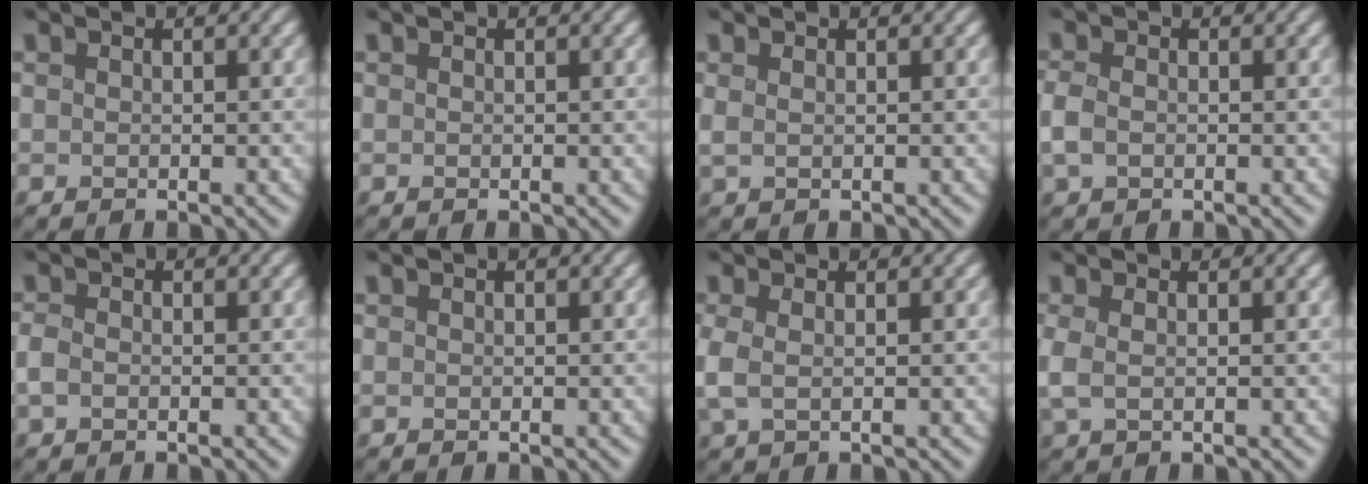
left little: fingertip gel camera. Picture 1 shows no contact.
{"total": 0.0}
{"total": 1.2, "force": [0.5, 0.5, 1.0], "torque": [-0.016, 0.003, 0.003]}
{"total": 1.9, "force": [-0.4, 1.2, 1.4], "torque": [-0.036, -0.001, -0.012]}
{"total": 1.2, "force": [-0.5, 0.7, 0.8], "torque": [-0.020, 0.000, -0.015]}
{"total": 0.0}
{"total": 2.1, "force": [0.1, 0.7, 2.0], "torque": [-0.046, 0.003, -0.001]}
{"total": 1.7, "force": [0.2, 0.5, 1.6], "torque": [-0.036, 0.004, 0.001]}